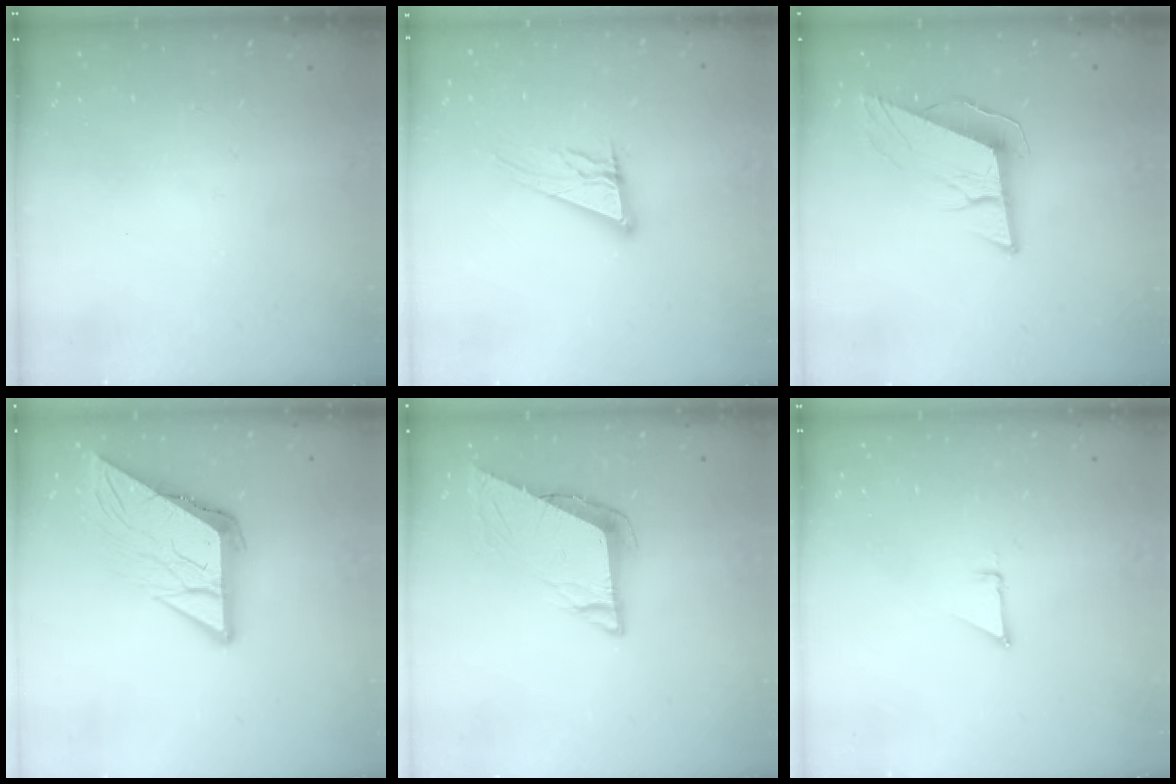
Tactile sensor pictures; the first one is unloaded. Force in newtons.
{"total": 13.0, "press": 12.7, "slide": 2.8}
{"total": 10.8, "press": 10.3, "slide": 3.1}
{"total": 11.2, "press": 11.2, "slide": 1.1}
{"total": 8.0, "press": 8.0, "slide": 0.8}
{"total": 2.5, "press": 2.5, "slide": 0.1}